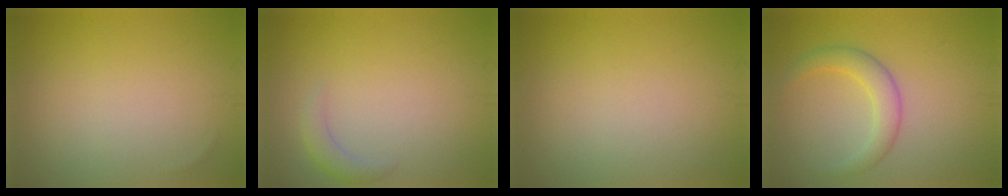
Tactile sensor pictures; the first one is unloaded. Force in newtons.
{"total": 1.5, "press": 1.5, "slide": 0.1}
{"total": 0.0}
{"total": 3.0, "press": 3.0, "slide": 0.1}